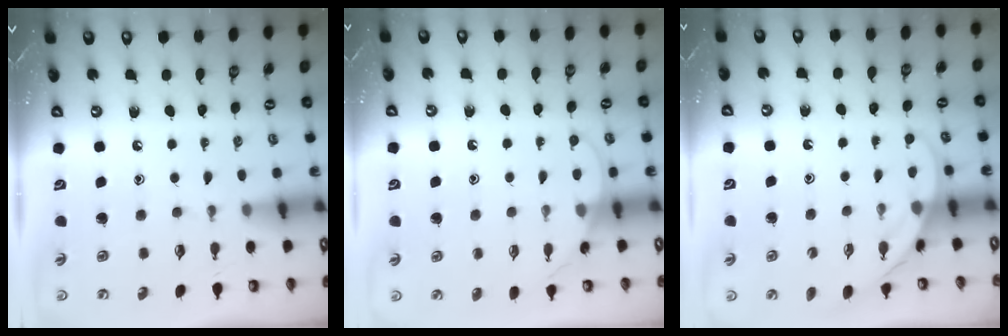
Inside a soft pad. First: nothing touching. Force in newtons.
{"total": 4.0, "press": 4.0, "slide": 0.4}
{"total": 3.5, "press": 3.5, "slide": 0.4}